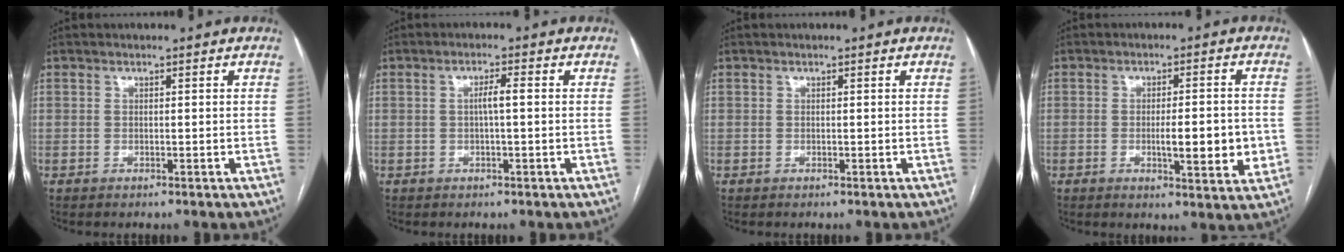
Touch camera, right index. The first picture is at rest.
{"total": 2.3, "force": [0.0, 0.1, 2.3], "torque": [-0.041, 0.003, 0.001]}
{"total": 0.0}
{"total": 7.6, "force": [-1.1, 1.6, 7.3], "torque": [-0.103, -0.004, -0.013]}